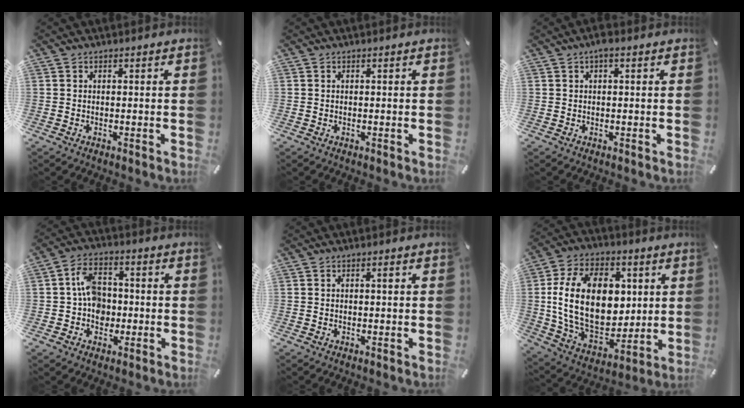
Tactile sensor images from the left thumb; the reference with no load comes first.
{"total": 0.0}
{"total": 2.0, "force": [0.5, 0.4, 1.8], "torque": [-0.036, 0.004, 0.008]}
{"total": 7.7, "force": [-0.4, 6.2, 4.5], "torque": [-0.080, 0.011, -0.006]}
{"total": 1.0, "force": [0.3, 0.3, 0.9], "torque": [-0.018, 0.002, 0.004]}
{"total": 23.7, "force": [2.9, 16.1, 17.1], "torque": [-0.317, -0.008, 0.056]}